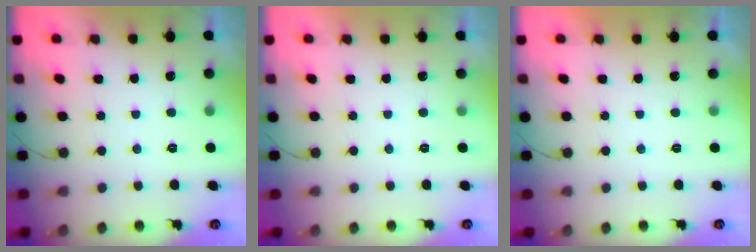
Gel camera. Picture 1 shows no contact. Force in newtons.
{"total": 1.8, "press": 1.8, "slide": 0.1}
{"total": 1.7, "press": 1.7, "slide": 0.1}